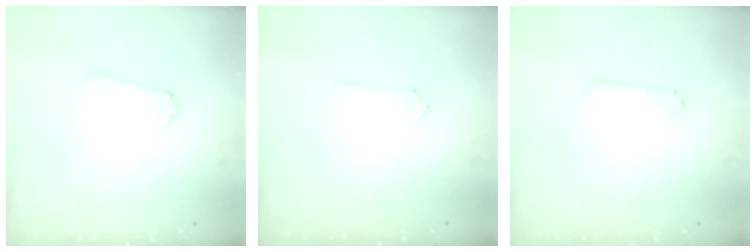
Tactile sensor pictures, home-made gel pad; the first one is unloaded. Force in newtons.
{"total": 0.9, "press": 0.9, "slide": 0.2}
{"total": 0.0}